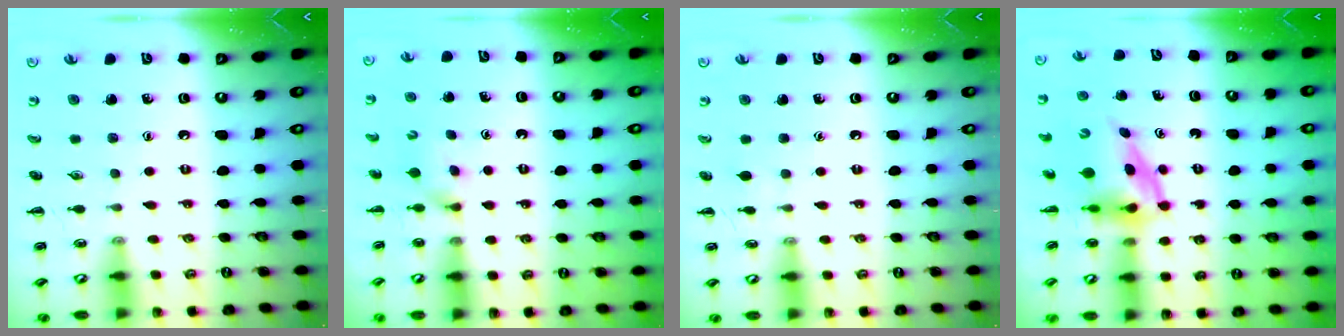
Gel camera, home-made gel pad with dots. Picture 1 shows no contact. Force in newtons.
{"total": 2.9, "press": 2.8, "slide": 0.9}
{"total": 2.7, "press": 2.5, "slide": 1.0}
{"total": 3.7, "press": 3.7, "slide": 0.6}